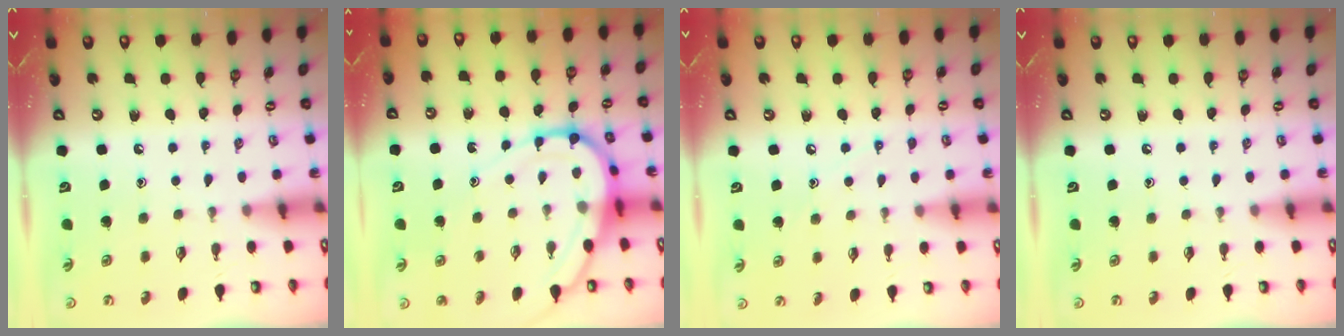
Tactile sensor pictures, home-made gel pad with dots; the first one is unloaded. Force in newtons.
{"total": 12.5, "press": 12.4, "slide": 1.3}
{"total": 5.1, "press": 5.1, "slide": 0.6}
{"total": 0.0}